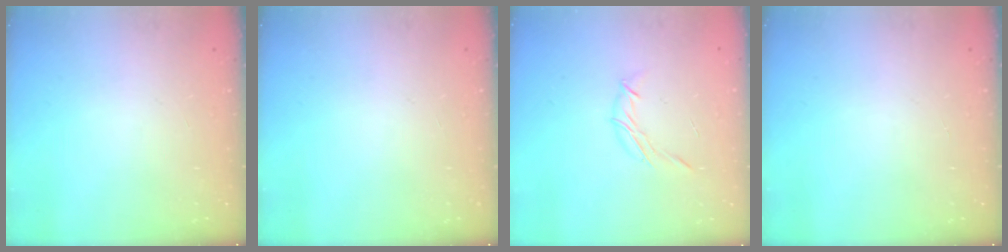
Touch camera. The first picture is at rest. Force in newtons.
{"total": 0.0}
{"total": 6.9, "press": 6.7, "slide": 1.7}
{"total": 0.0}